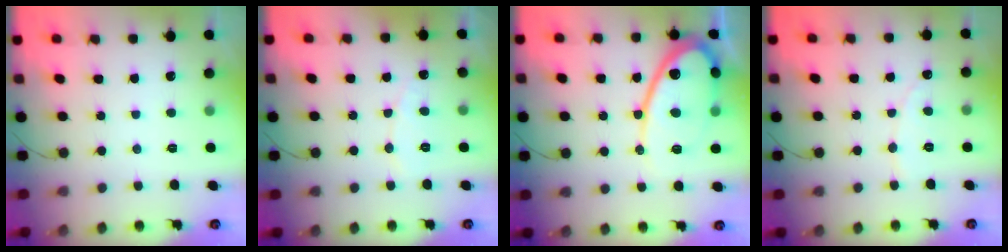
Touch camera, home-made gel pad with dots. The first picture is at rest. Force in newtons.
{"total": 4.9, "press": 4.9, "slide": 0.2}
{"total": 16.3, "press": 16.2, "slide": 1.4}
{"total": 2.9, "press": 2.9, "slide": 0.3}